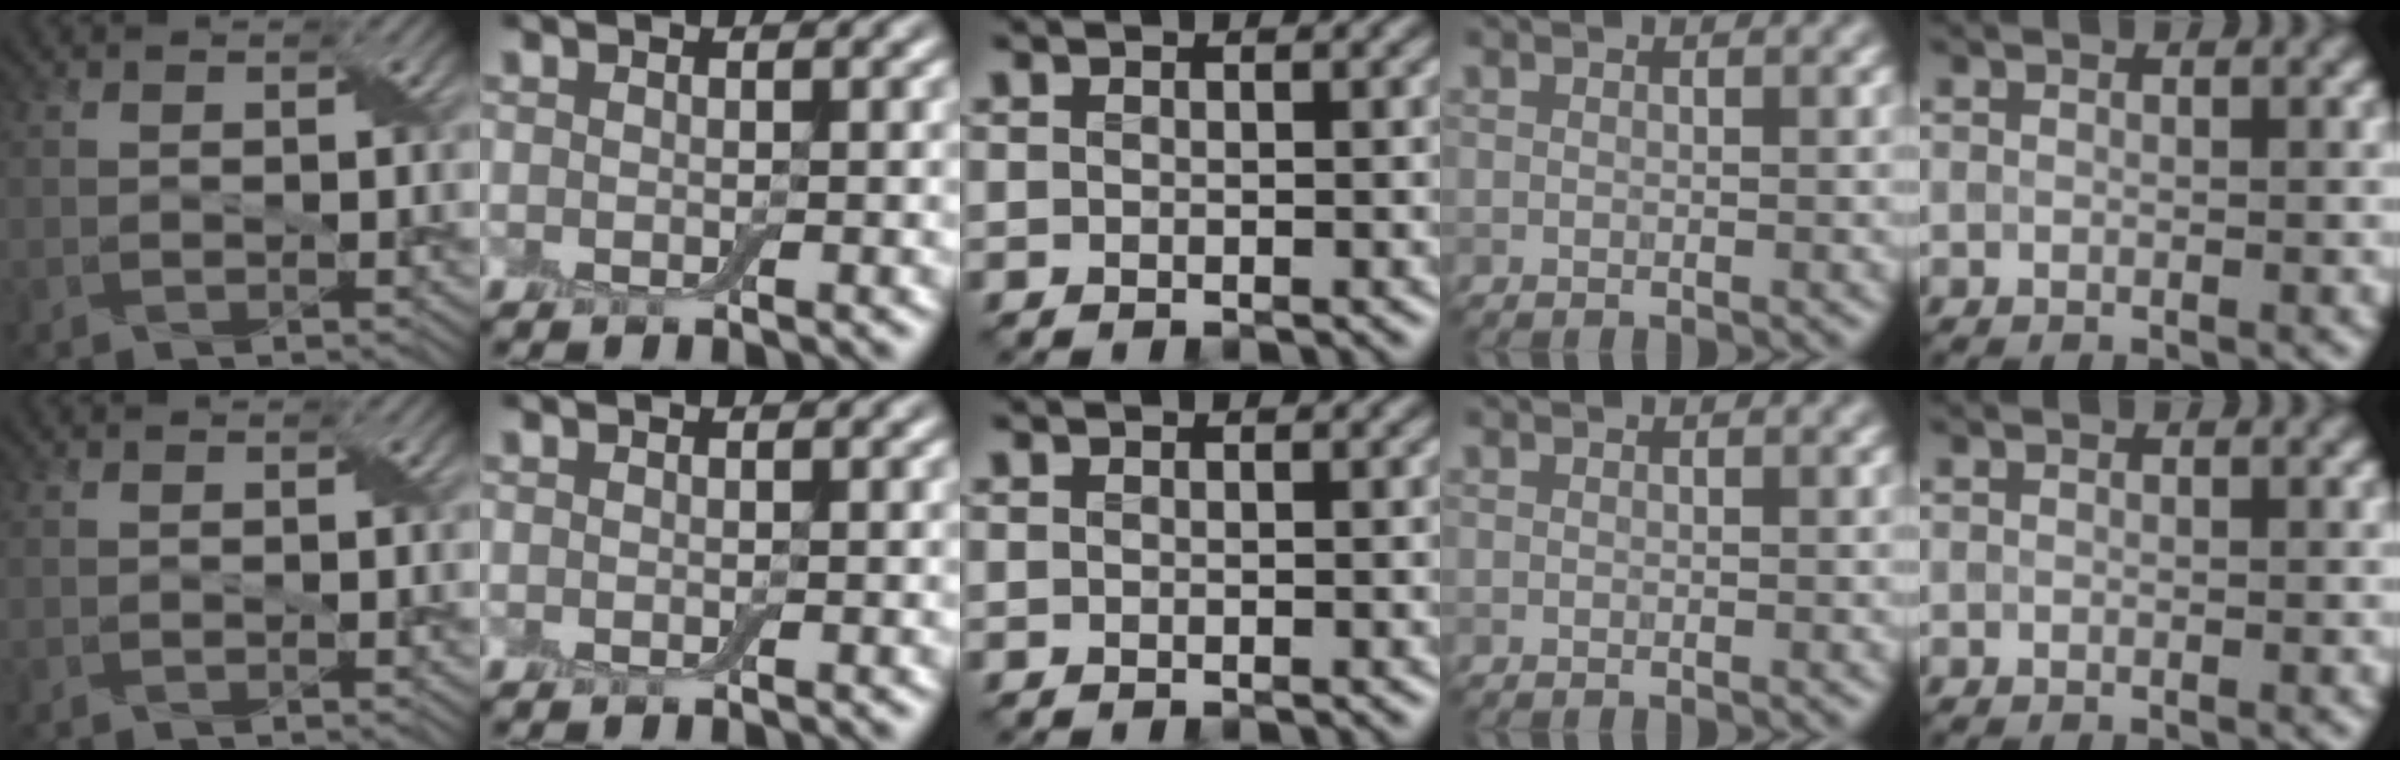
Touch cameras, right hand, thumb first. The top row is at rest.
{}